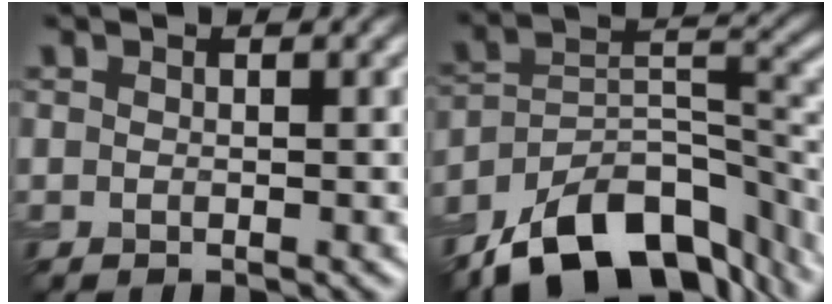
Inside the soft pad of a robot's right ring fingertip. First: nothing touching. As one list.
[{"total": 12.8, "force": [-9.1, 5.9, 6.7], "torque": [-0.105, 0.008, -0.159]}]